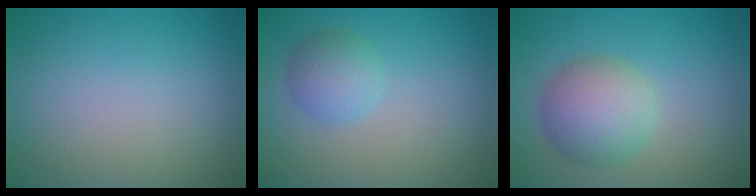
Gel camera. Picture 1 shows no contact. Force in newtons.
{"total": 2.6, "press": 2.6, "slide": 0.1}
{"total": 5.2, "press": 5.2, "slide": 0.1}